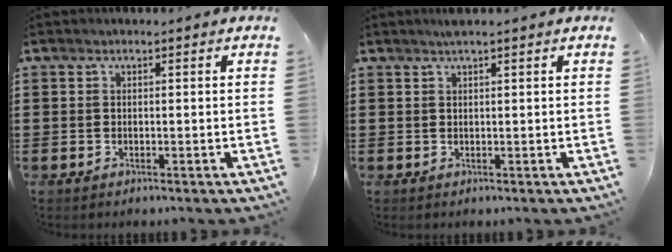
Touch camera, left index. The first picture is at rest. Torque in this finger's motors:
{"motor_torque": [0.67, -0.60, 0.18, 0.00]}